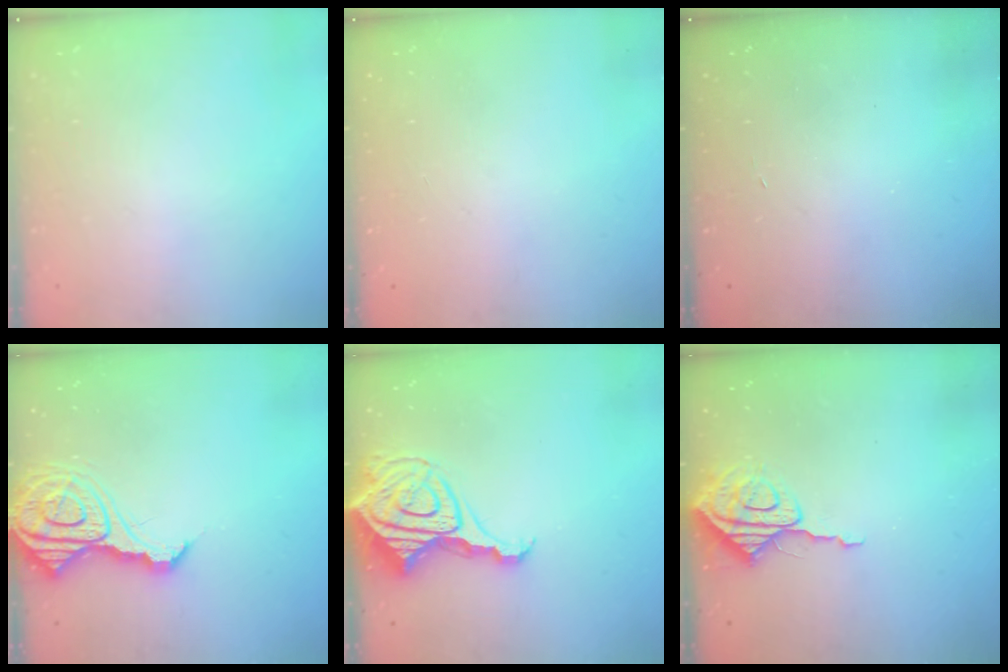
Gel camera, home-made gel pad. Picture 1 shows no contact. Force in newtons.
{"total": 0.0}
{"total": 3.4, "press": 3.4, "slide": 0.3}
{"total": 14.7, "press": 14.6, "slide": 1.8}
{"total": 14.2, "press": 14.2, "slide": 1.4}
{"total": 8.4, "press": 8.4, "slide": 0.7}